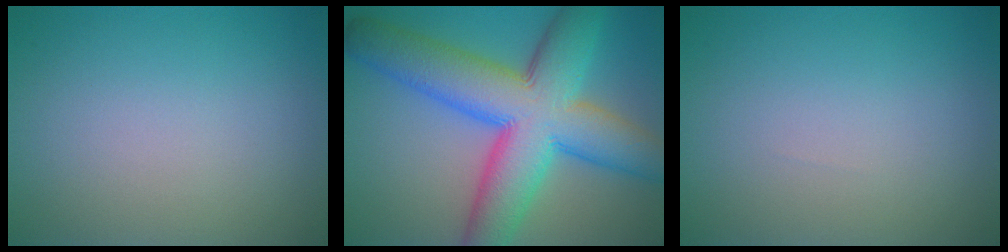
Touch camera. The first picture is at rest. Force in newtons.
{"total": 12.8, "press": 12.8, "slide": 0.4}
{"total": 0.0}